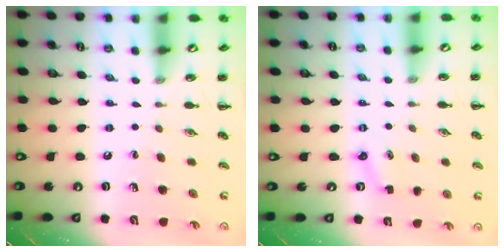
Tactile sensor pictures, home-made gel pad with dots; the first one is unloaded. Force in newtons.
{"total": 1.6, "press": 1.5, "slide": 0.5}